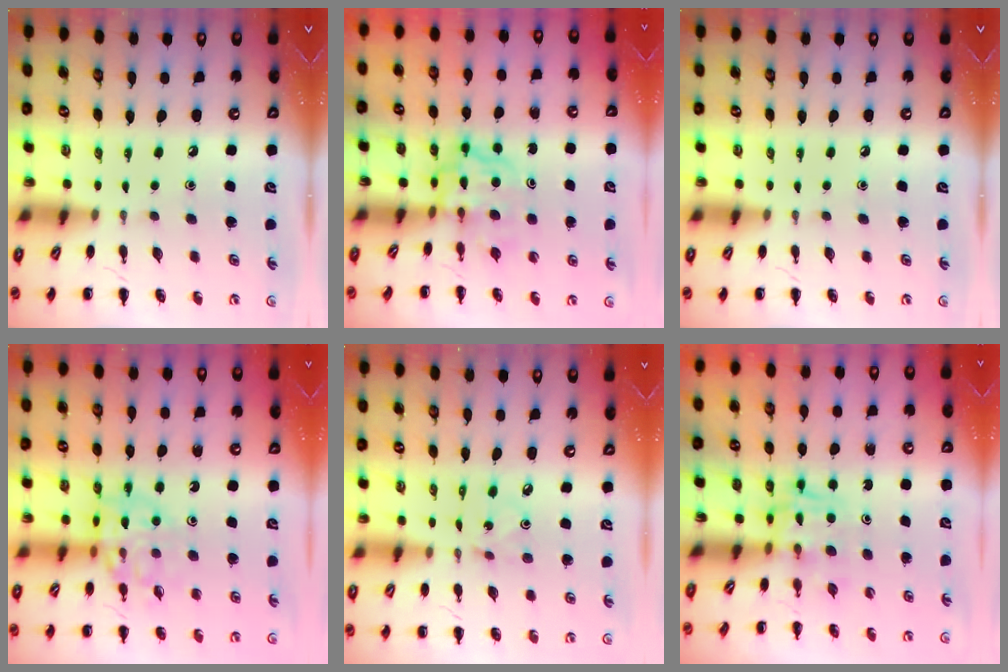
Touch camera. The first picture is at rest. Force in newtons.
{"total": 3.9, "press": 3.9, "slide": 0.5}
{"total": 0.0}
{"total": 12.1, "press": 12.0, "slide": 2.1}
{"total": 0.8, "press": 0.8, "slide": 0.2}
{"total": 3.5, "press": 3.5, "slide": 0.5}